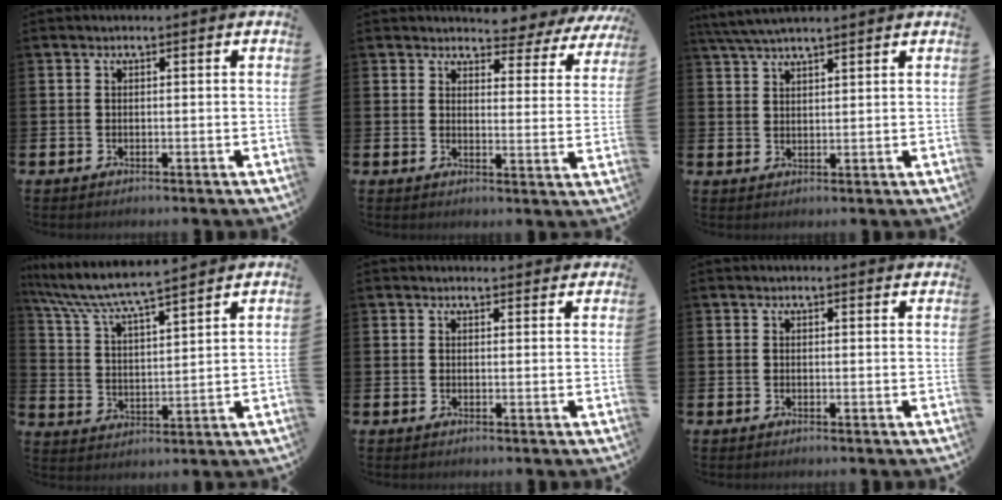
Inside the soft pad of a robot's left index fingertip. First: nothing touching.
{"total": 3.6, "force": [3.4, 1.2, 0.3], "torque": [-0.013, -0.035, 0.053]}
{"total": 4.5, "force": [4.1, 0.5, 1.8], "torque": [-0.043, -0.009, 0.075]}
{"total": 7.5, "force": [7.1, 0.5, 2.5], "torque": [-0.084, -0.047, 0.122]}
{"total": 1.7, "force": [1.6, 0.5, 0.0], "torque": [0.020, -0.011, 0.025]}
{"total": 0.8, "force": [0.8, 0.0, 0.1], "torque": [0.013, -0.005, 0.012]}